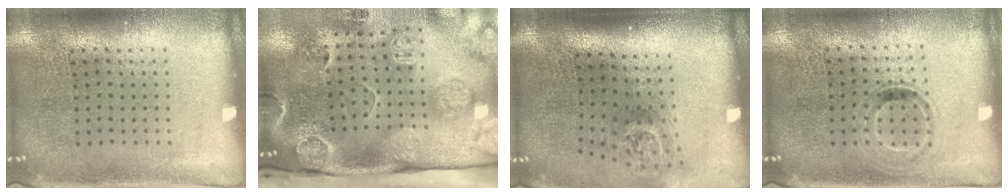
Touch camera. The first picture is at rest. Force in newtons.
{"total": 4.5, "press": 3.3, "slide": 3.1}
{"total": 1.8, "press": 1.2, "slide": 1.4}
{"total": 1.0, "press": 0.8, "slide": 0.5}